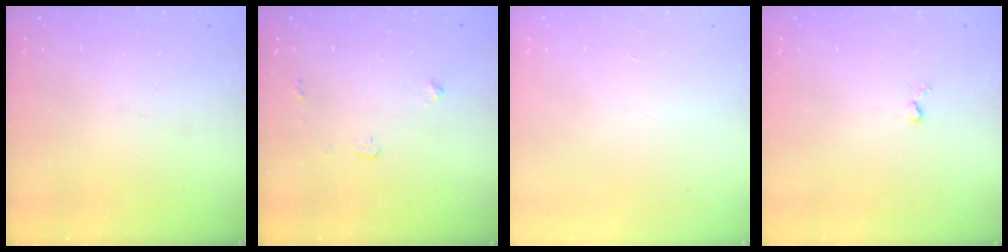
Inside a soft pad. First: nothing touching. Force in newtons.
{"total": 3.0, "press": 2.9, "slide": 0.5}
{"total": 0.0}
{"total": 2.6, "press": 2.6, "slide": 0.5}